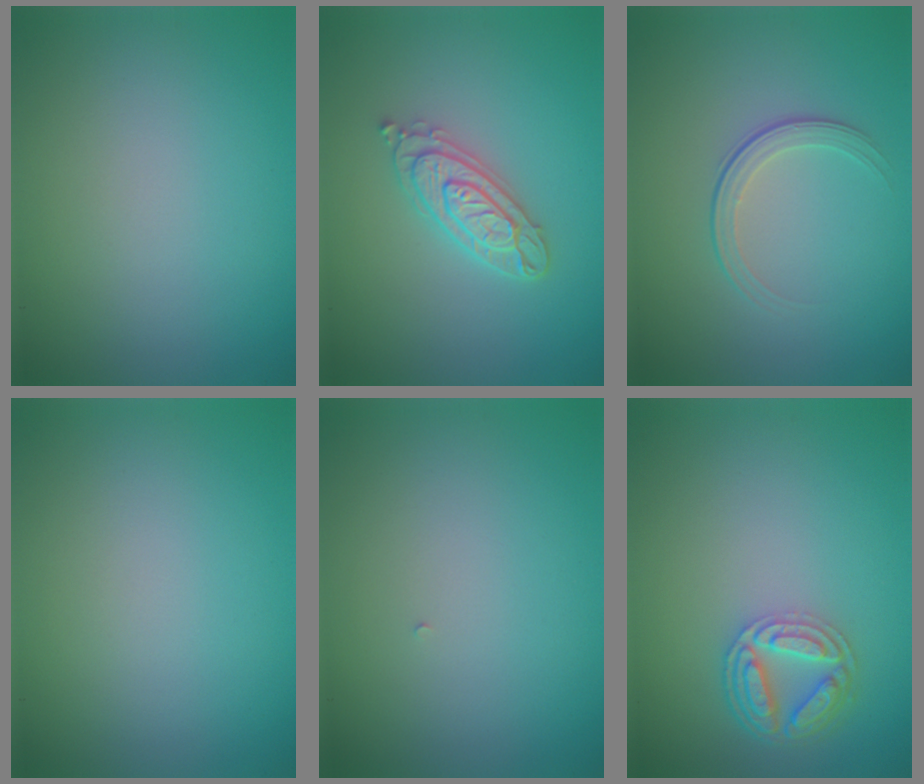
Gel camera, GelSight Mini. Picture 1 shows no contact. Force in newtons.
{"total": 3.0, "press": 2.9, "slide": 0.6}
{"total": 1.9, "press": 1.3, "slide": 1.5}
{"total": 0.0}
{"total": 0.0}
{"total": 4.3, "press": 3.5, "slide": 2.5}